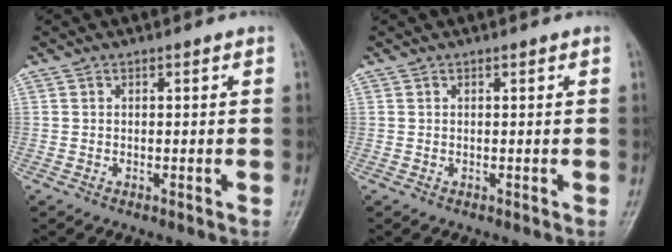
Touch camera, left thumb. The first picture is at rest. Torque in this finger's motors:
{"motor_torque": [-0.01, 0.04, 0.07, -0.03, 0.00]}